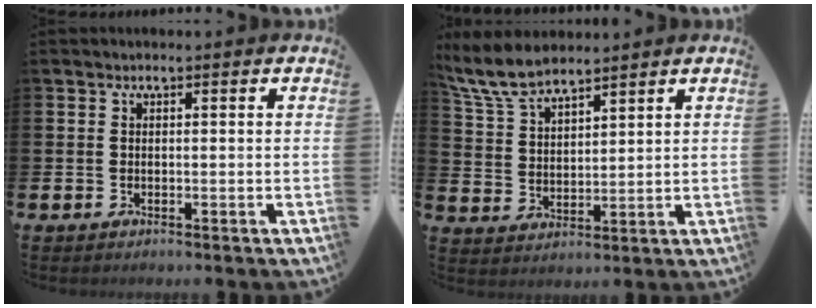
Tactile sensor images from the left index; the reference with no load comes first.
{"total": 7.2, "force": [6.6, 1.6, 2.4], "torque": [-0.076, -0.019, 0.125]}